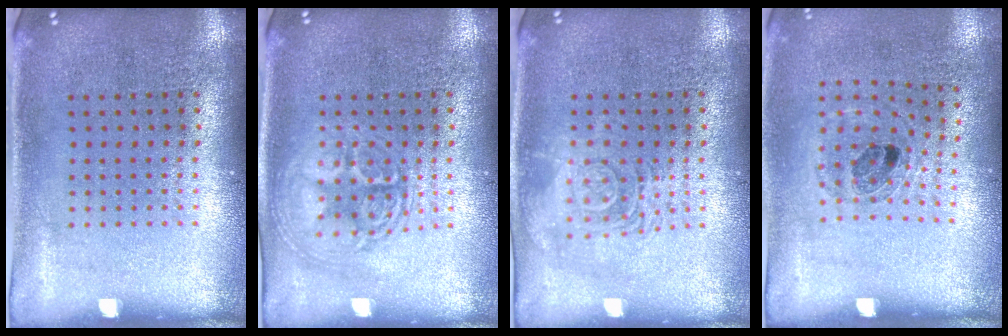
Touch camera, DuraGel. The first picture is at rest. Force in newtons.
{"total": 2.9, "press": 2.9, "slide": 0.4}
{"total": 2.8, "press": 2.8, "slide": 0.4}
{"total": 1.0, "press": 0.9, "slide": 0.4}